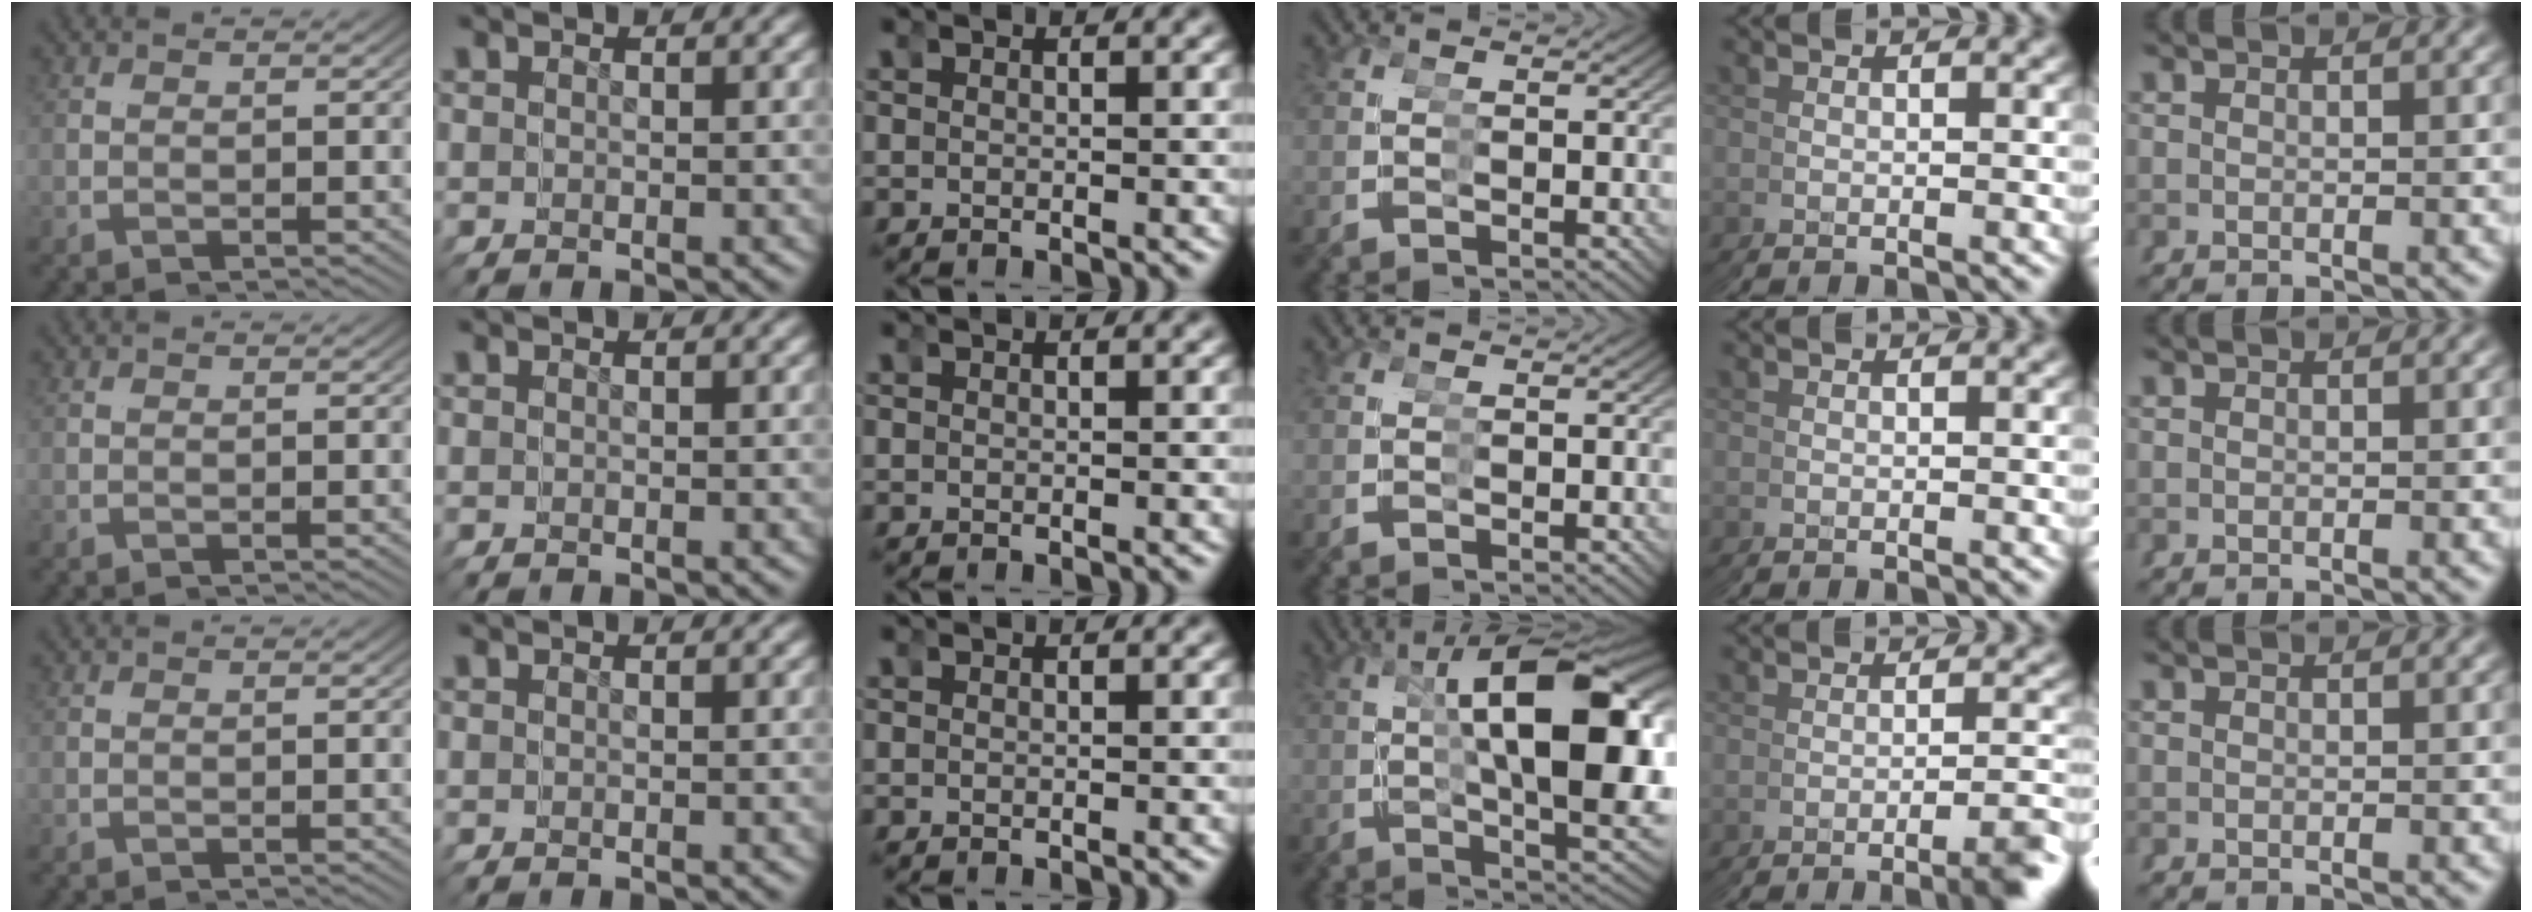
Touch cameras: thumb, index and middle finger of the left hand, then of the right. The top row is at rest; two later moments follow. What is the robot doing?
{"motion": "grasp_and_lifting", "object": "toy banana"}